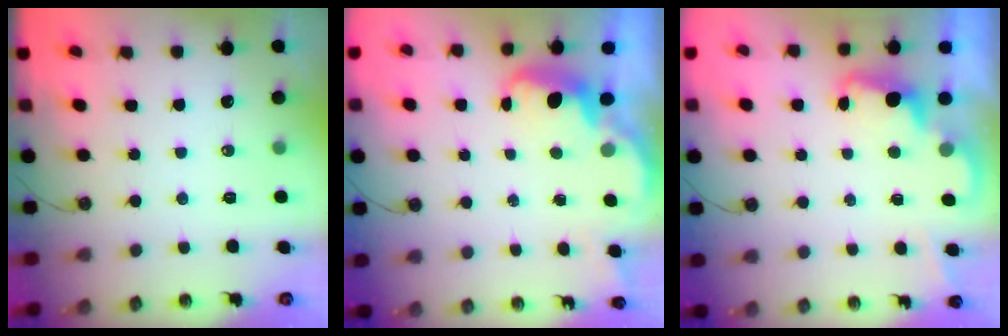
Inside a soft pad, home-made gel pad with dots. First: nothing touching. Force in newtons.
{"total": 2.7, "press": 2.7, "slide": 0.7}
{"total": 2.3, "press": 2.3, "slide": 0.5}